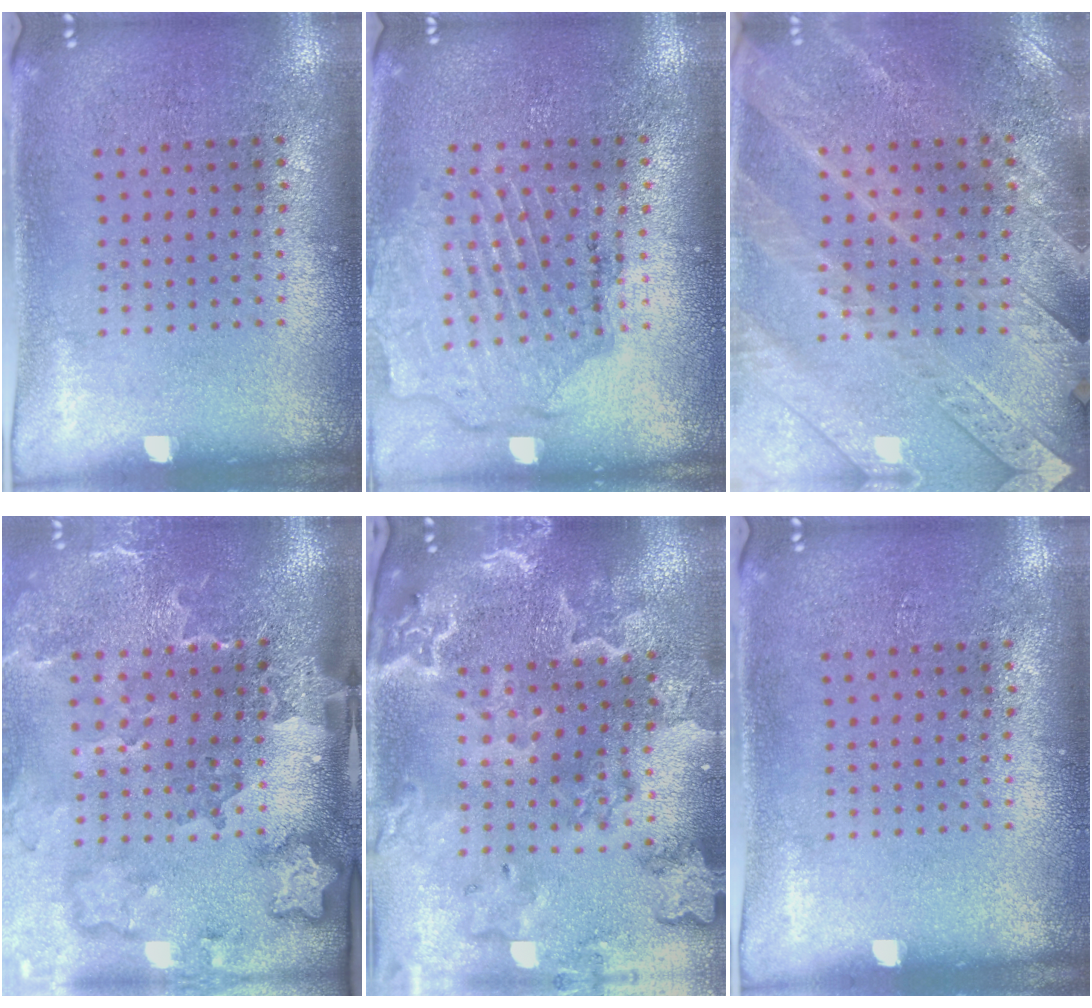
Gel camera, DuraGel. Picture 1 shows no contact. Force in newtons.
{"total": 1.6, "press": 1.5, "slide": 0.3}
{"total": 2.8, "press": 2.6, "slide": 0.9}
{"total": 3.5, "press": 2.5, "slide": 2.5}
{"total": 3.6, "press": 3.1, "slide": 1.9}
{"total": 0.0}